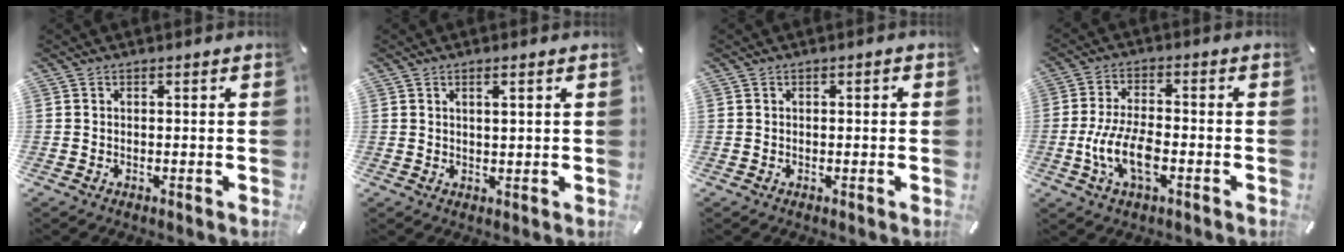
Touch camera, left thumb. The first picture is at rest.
{"total": 1.8, "force": [0.9, 0.2, 1.6], "torque": [-0.033, 0.000, 0.015]}
{"total": 0.6, "force": [-0.1, 0.3, 0.5], "torque": [-0.010, 0.001, -0.003]}
{"total": 9.6, "force": [-3.1, 4.4, 8.0], "torque": [-0.167, 0.003, -0.053]}